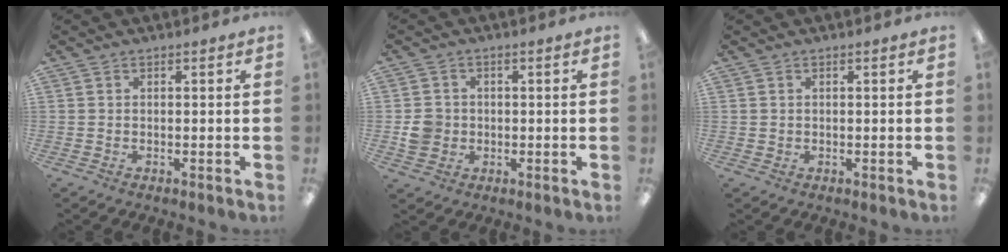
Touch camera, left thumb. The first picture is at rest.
{"total": 5.0, "force": [-0.4, 4.8, 1.5], "torque": [-0.015, 0.007, -0.007]}
{"total": 0.7, "force": [0.3, 0.6, 0.0], "torque": [0.000, 0.003, 0.006]}